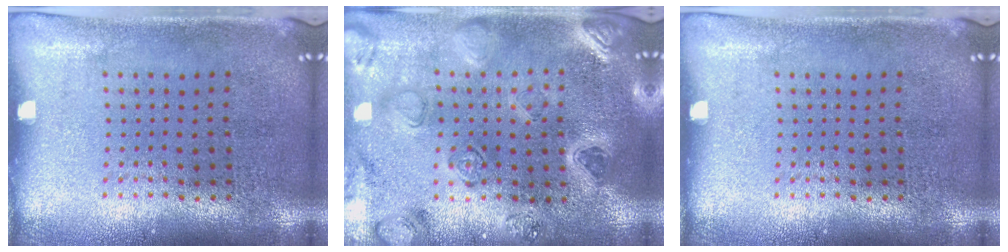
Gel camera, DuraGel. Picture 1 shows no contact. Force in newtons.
{"total": 2.2, "press": 2.2, "slide": 0.3}
{"total": 0.0}